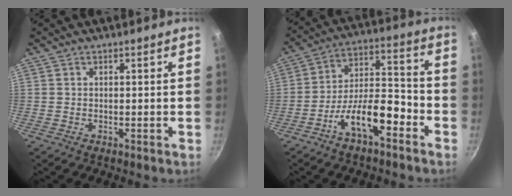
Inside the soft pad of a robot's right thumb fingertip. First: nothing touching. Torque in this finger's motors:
{"motor_torque": [0.34, -0.06, 1.09, -0.85, 0.15]}